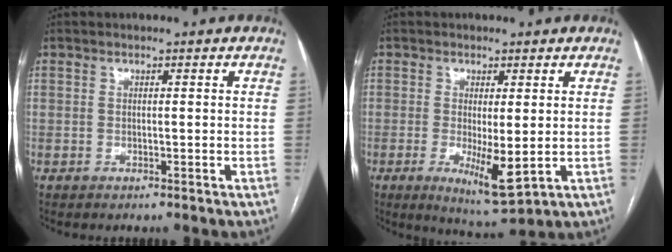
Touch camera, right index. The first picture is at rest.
{"total": 6.8, "force": [-1.2, 1.4, 6.6], "torque": [-0.108, -0.018, -0.010]}